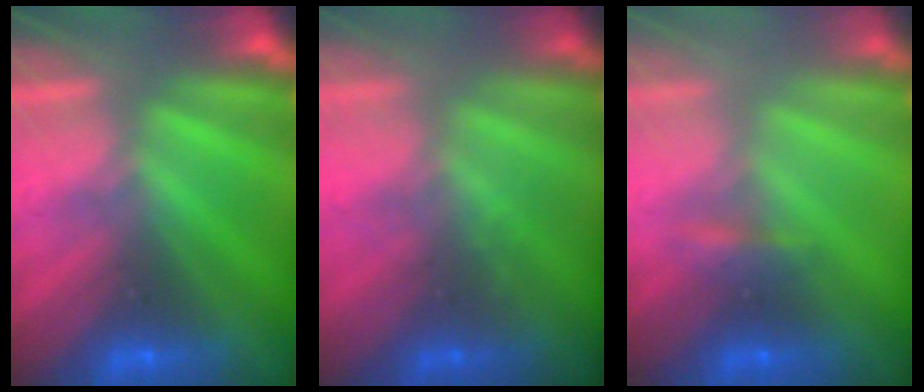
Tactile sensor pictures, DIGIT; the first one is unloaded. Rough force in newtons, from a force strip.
{"total": 1.4}
{"total": 2.2}